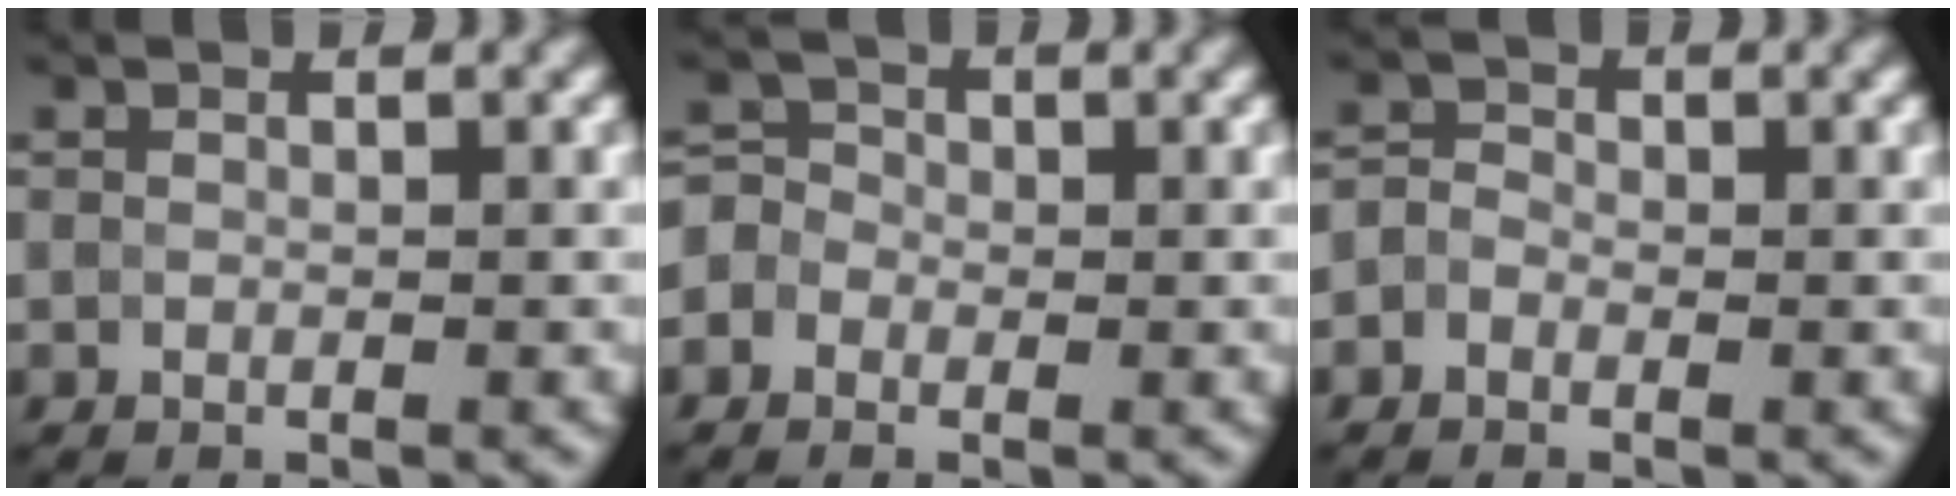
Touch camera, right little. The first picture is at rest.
{"total": 2.4, "force": [-0.9, 2.2, 0.7], "torque": [0.001, 0.016, -0.033]}
{"total": 1.3, "force": [-0.9, 0.9, 0.5], "torque": [-0.005, 0.003, -0.022]}